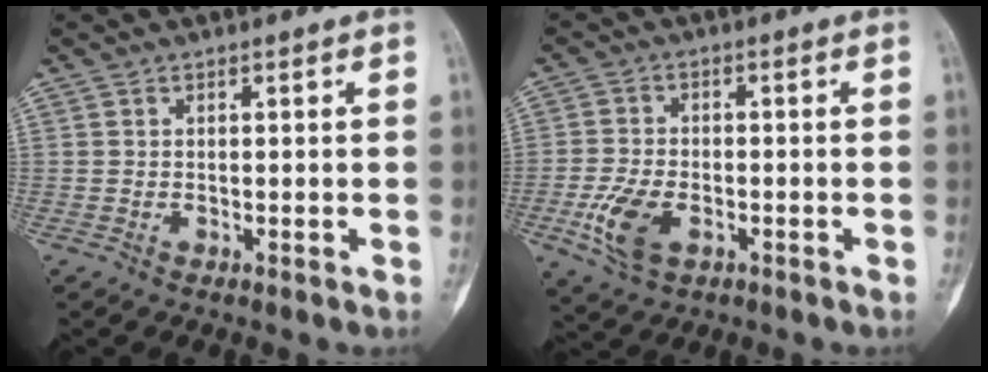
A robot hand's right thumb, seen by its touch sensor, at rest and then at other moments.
{"total": 8.2, "force": [-2.9, 4.7, 6.0], "torque": [-0.127, 0.005, -0.051]}